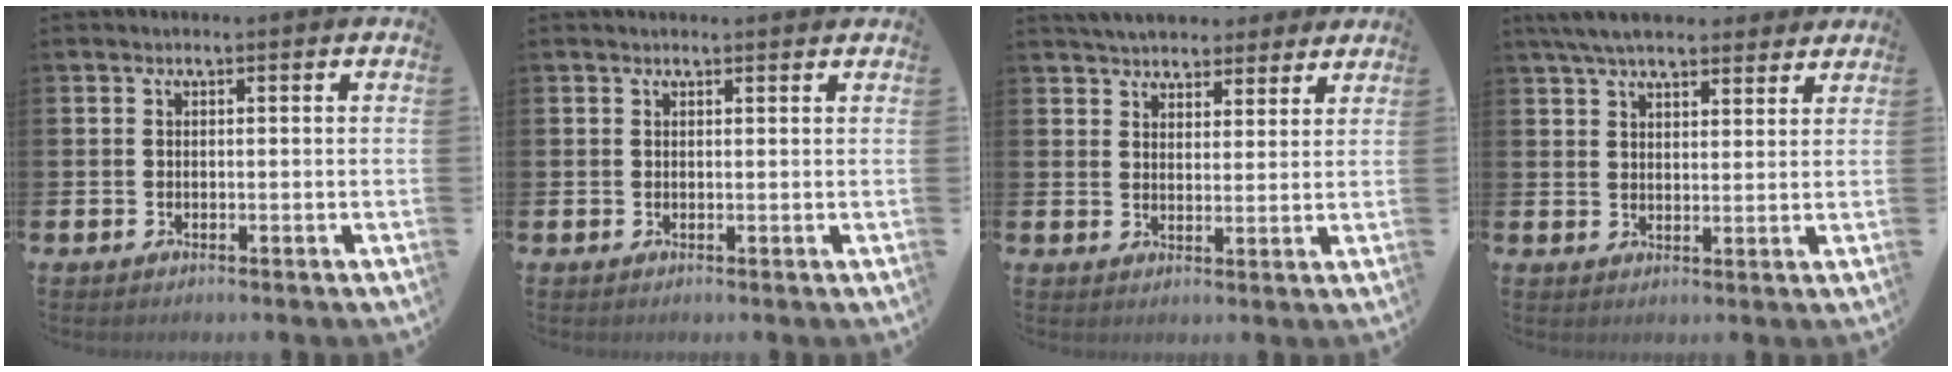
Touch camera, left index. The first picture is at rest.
{"total": 0.7, "force": [0.7, 0.0, 0.1], "torque": [0.013, -0.005, 0.010]}
{"total": 5.3, "force": [5.0, 1.5, 0.3], "torque": [-0.017, -0.026, 0.091]}
{"total": 6.6, "force": [6.1, 1.5, 2.1], "torque": [-0.052, -0.016, 0.112]}